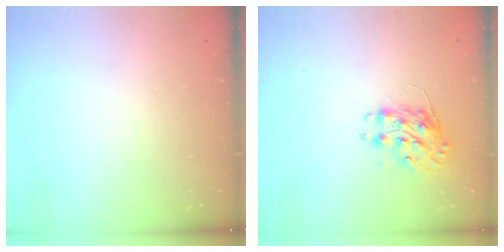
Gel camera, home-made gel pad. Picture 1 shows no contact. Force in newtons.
{"total": 8.2, "press": 8.2, "slide": 0.3}